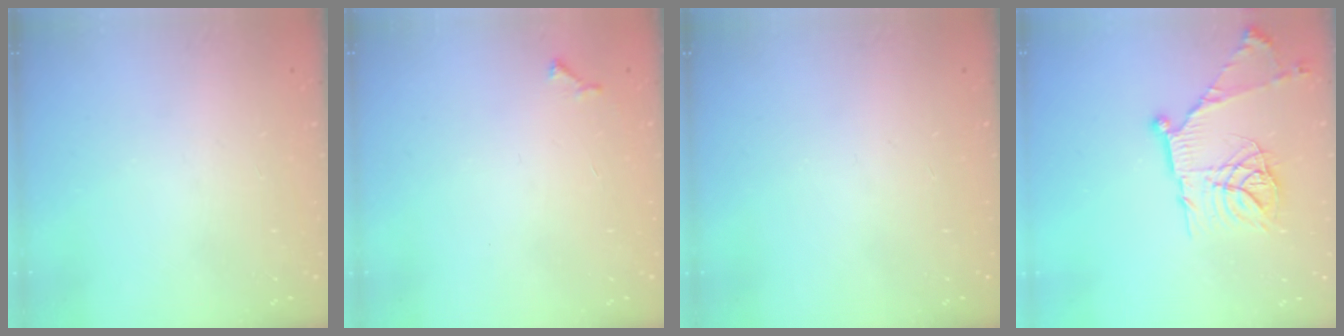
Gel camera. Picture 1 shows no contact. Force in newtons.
{"total": 3.7, "press": 3.6, "slide": 0.5}
{"total": 0.0}
{"total": 18.9, "press": 18.8, "slide": 1.9}